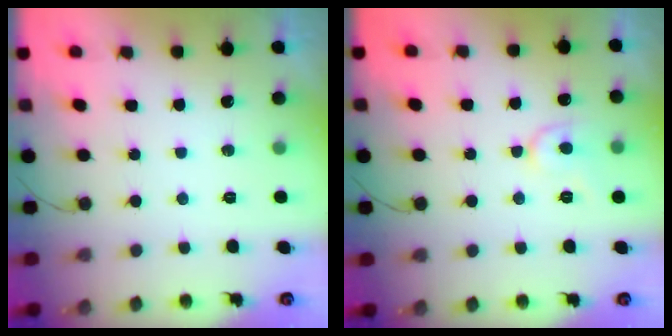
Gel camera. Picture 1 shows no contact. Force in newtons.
{"total": 6.6, "press": 6.5, "slide": 0.7}